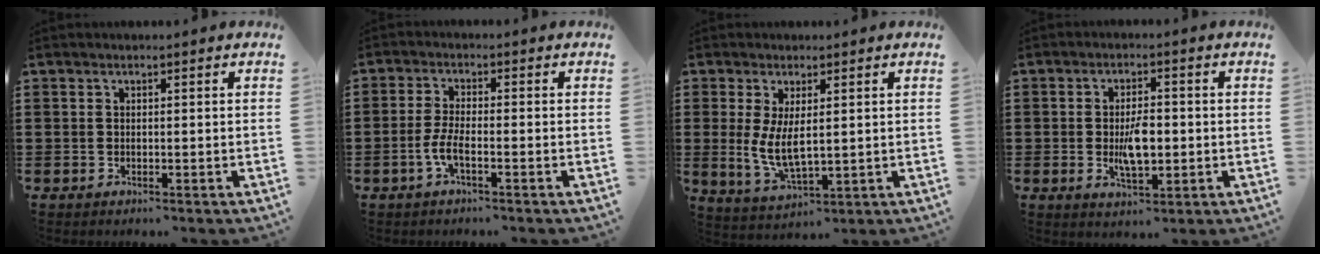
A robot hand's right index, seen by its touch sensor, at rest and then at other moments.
{"total": 3.8, "force": [-1.7, 0.7, 3.3], "torque": [-0.078, -0.006, -0.037]}
{"total": 5.6, "force": [0.8, 2.3, 5.0], "torque": [-0.104, -0.005, 0.011]}
{"total": 5.9, "force": [-0.7, 2.6, 5.3], "torque": [-0.099, -0.004, -0.016]}